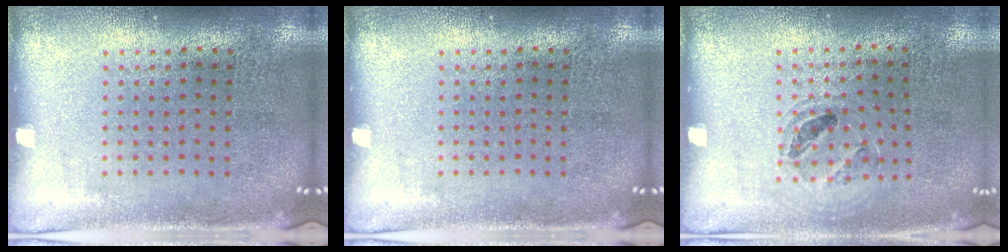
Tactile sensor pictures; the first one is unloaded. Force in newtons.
{"total": 0.0}
{"total": 1.0, "press": 1.0, "slide": 0.1}